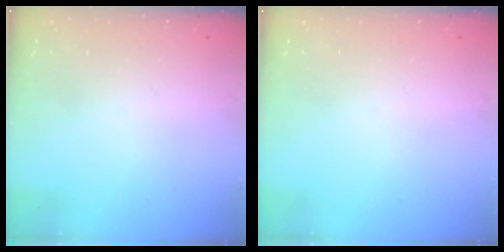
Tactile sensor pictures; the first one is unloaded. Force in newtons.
{"total": 0.0}